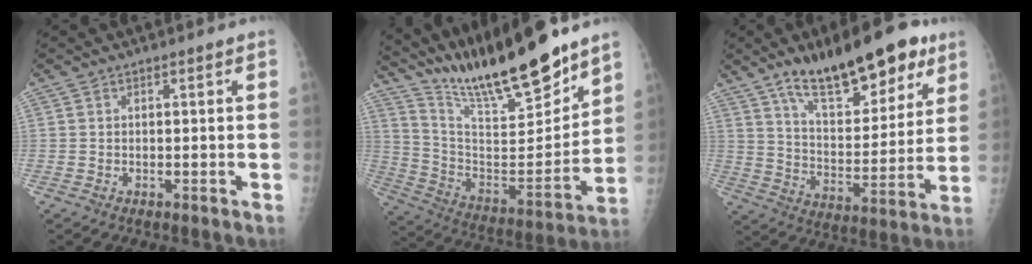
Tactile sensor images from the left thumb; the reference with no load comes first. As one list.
[{"total": 22.4, "force": [18.7, 3.8, 11.7], "torque": [-0.166, -0.104, 0.330]}, {"total": 22.8, "force": [14.6, 9.3, 14.9], "torque": [-0.177, -0.059, 0.237]}]